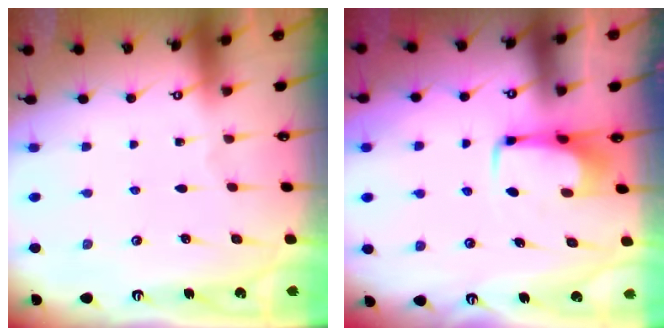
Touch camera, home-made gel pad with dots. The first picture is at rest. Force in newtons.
{"total": 4.7, "press": 4.7, "slide": 0.5}